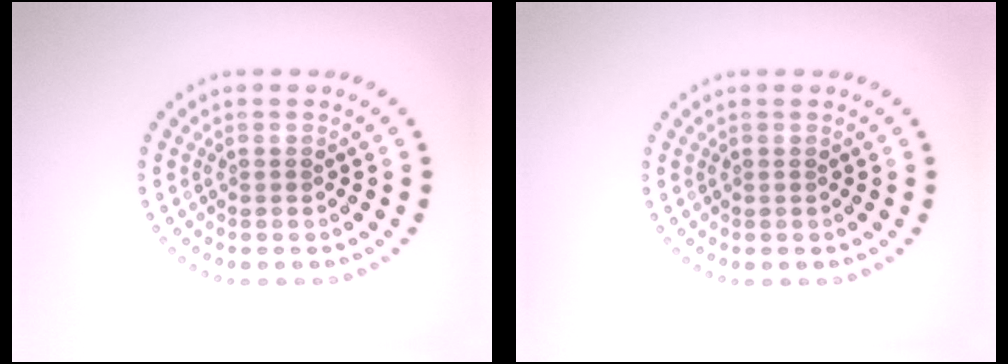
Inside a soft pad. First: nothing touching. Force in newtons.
{"total": 0.0}